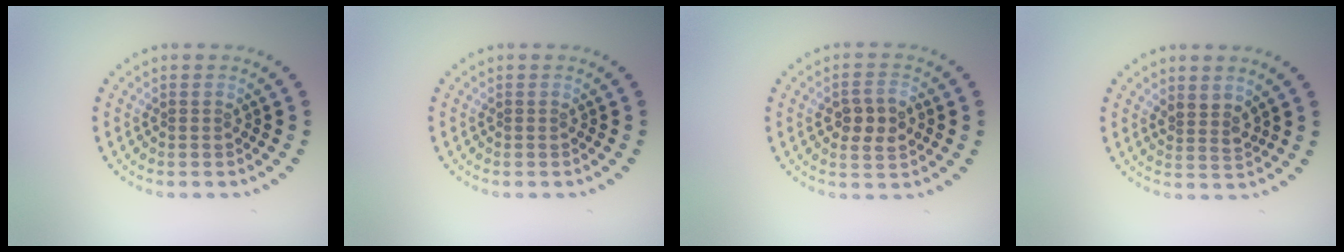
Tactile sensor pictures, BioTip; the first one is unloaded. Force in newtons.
{"total": 0.0}
{"total": 2.9, "press": 2.9, "slide": 0.3}
{"total": 1.7, "press": 1.3, "slide": 1.2}